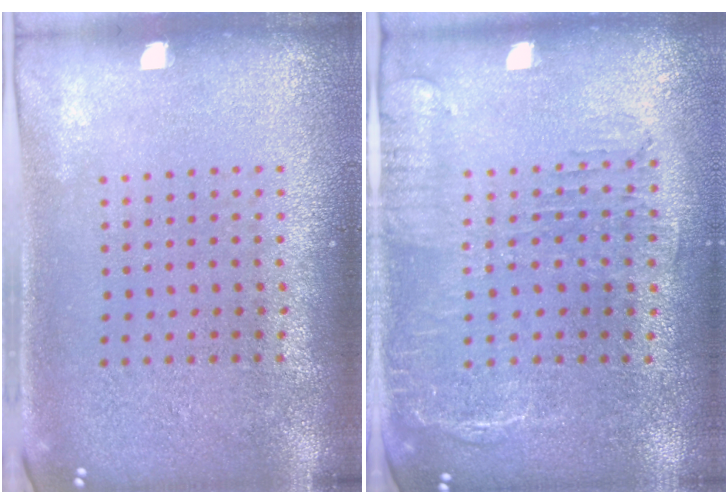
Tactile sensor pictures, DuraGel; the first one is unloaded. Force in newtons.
{"total": 1.8, "press": 1.5, "slide": 1.1}